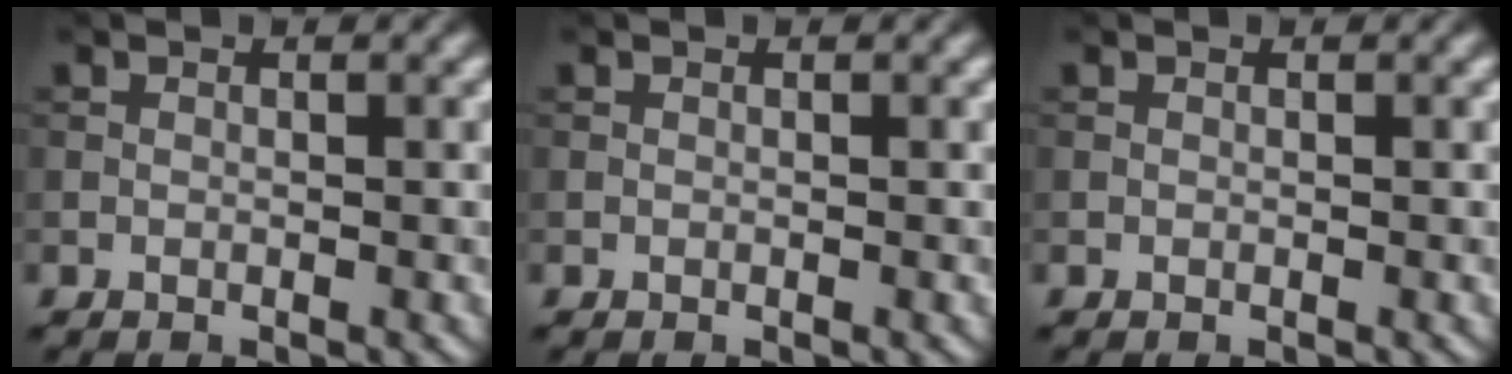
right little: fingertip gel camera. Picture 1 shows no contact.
{"total": 0.0}
{"total": 0.0}